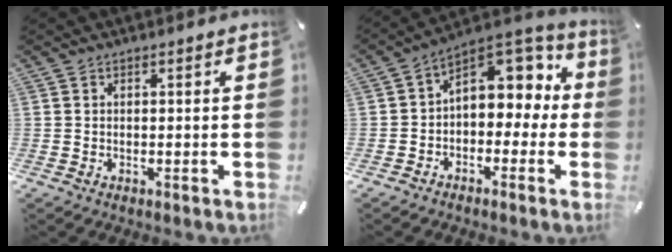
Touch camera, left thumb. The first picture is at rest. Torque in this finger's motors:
{"motor_torque": [0.94, 1.65, 0.56, 0.41, 0.10]}